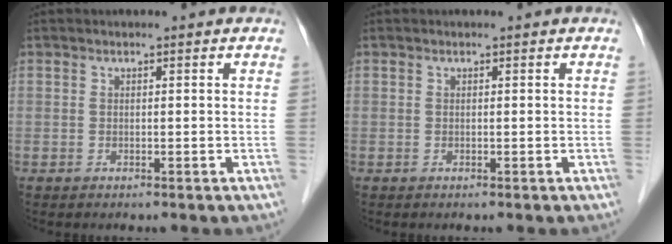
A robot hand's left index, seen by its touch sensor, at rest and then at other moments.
{"total": 0.0}